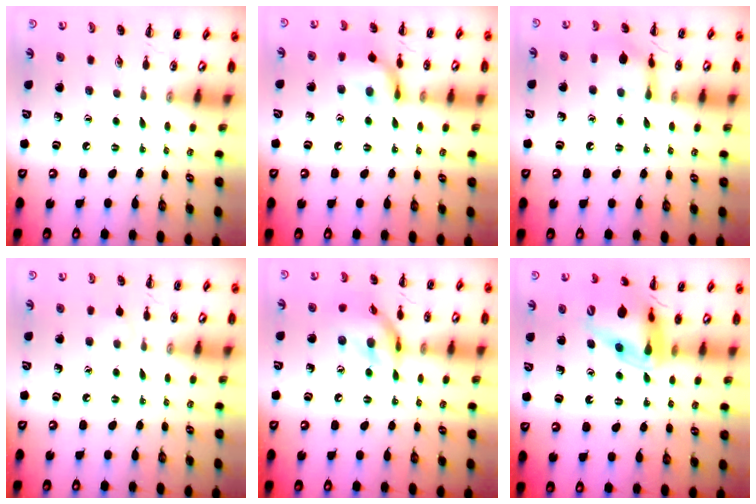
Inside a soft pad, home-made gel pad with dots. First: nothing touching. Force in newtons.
{"total": 12.8, "press": 12.7, "slide": 1.2}
{"total": 9.7, "press": 9.7, "slide": 0.5}
{"total": 2.6, "press": 2.4, "slide": 1.1}
{"total": 13.2, "press": 13.0, "slide": 2.0}
{"total": 14.3, "press": 13.8, "slide": 3.6}